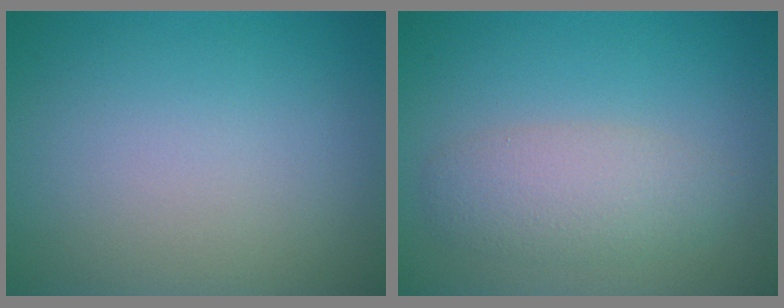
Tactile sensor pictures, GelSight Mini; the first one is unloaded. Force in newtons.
{"total": 3.4, "press": 3.4, "slide": 0.0}